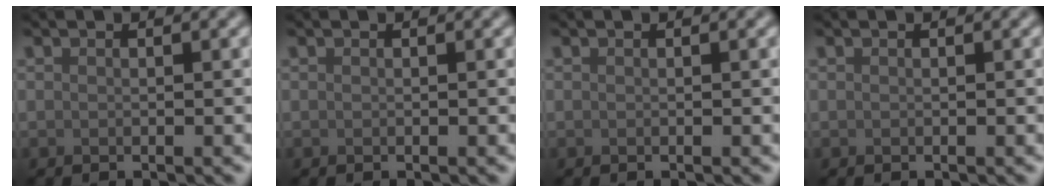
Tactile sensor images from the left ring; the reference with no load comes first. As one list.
[{"total": 0.0}, {"total": 0.0}, {"total": 0.0}]